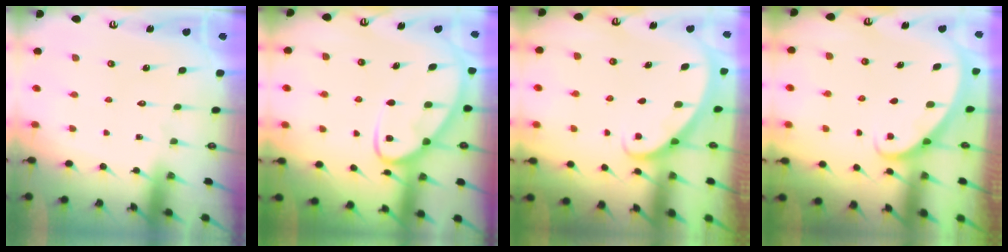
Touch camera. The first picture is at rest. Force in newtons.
{"total": 8.2, "press": 8.2, "slide": 0.8}
{"total": 1.9, "press": 1.9, "slide": 0.1}
{"total": 1.9, "press": 1.9, "slide": 0.1}